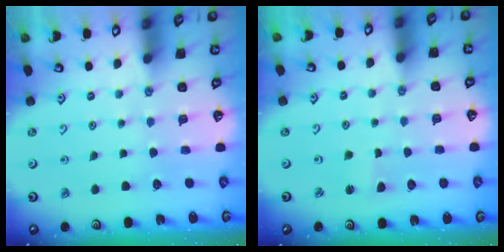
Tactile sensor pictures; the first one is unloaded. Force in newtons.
{"total": 1.5, "press": 1.5, "slide": 0.1}